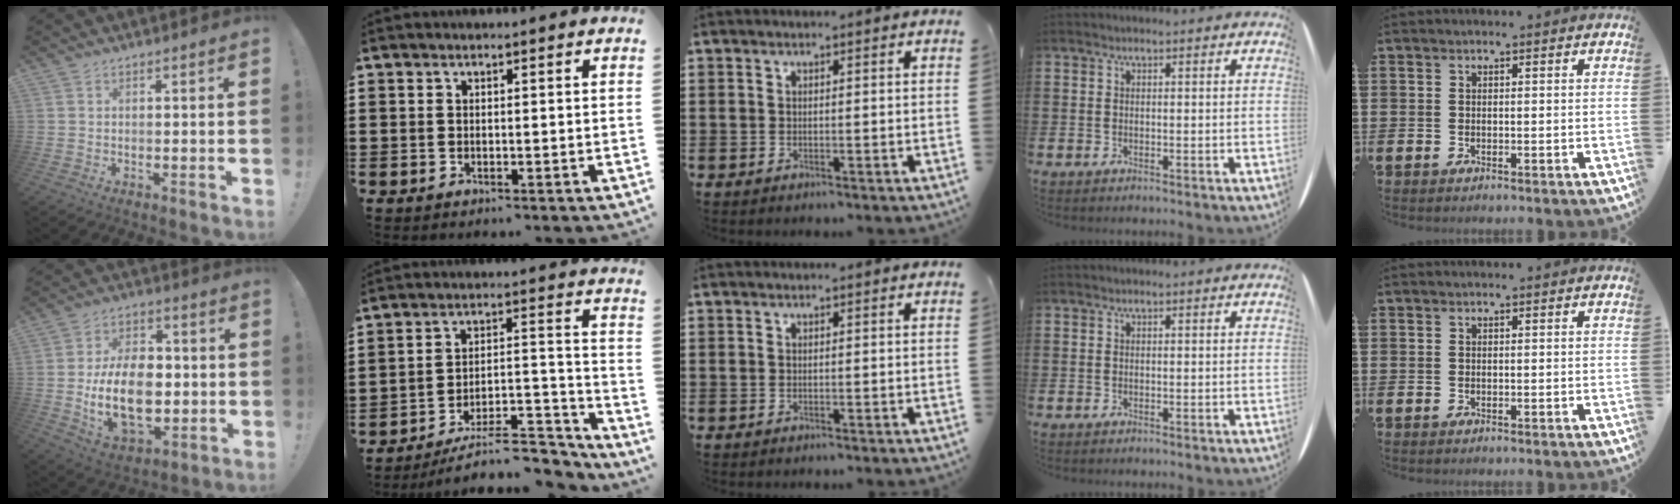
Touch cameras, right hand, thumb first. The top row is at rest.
{"thumb": {"total": 19.6, "force": [-1.9, 12.6, 14.9], "torque": [-0.268, -0.001, -0.029]}, "index": {"total": 10.6, "force": [-8.7, 2.5, 5.4], "torque": [-0.067, 0.032, -0.161]}}